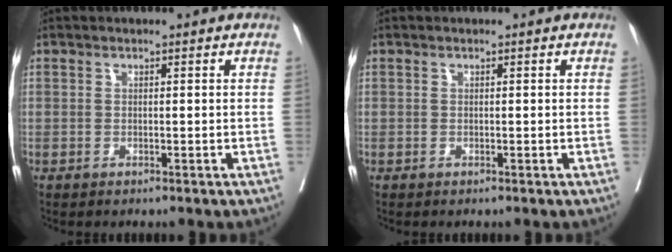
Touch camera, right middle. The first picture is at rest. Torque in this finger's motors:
{"motor_torque": [0.09, -0.36, 0.04, 0.00]}